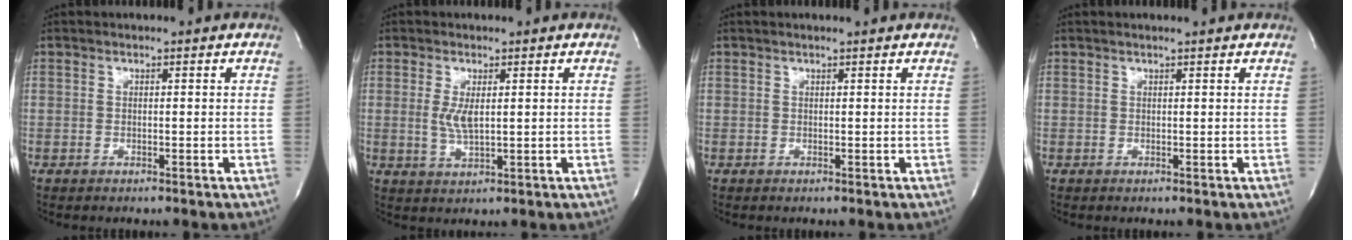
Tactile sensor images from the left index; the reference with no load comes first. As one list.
[{"total": 3.3, "force": [-0.1, 1.0, 3.2], "torque": [-0.069, -0.010, 0.006]}, {"total": 1.1, "force": [1.0, -0.1, 0.5], "torque": [-0.010, 0.003, 0.008]}, {"total": 1.6, "force": [1.4, -0.1, 0.7], "torque": [-0.012, 0.006, 0.012]}]